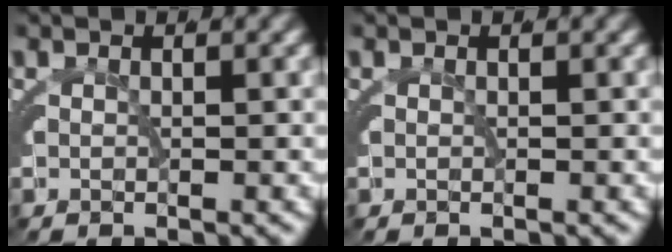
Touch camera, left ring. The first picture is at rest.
{"total": 0.0}